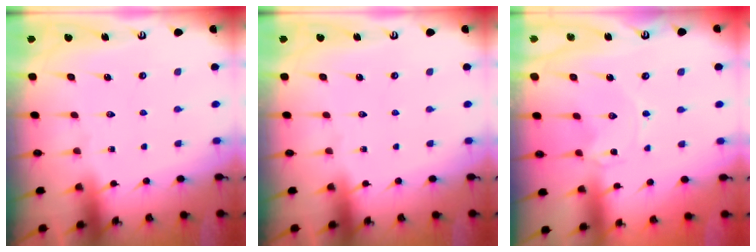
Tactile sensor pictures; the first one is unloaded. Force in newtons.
{"total": 0.0}
{"total": 0.0}